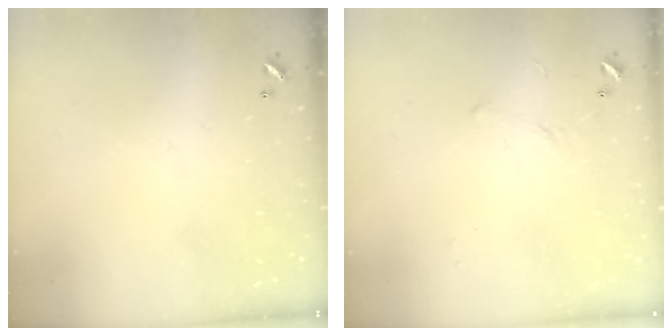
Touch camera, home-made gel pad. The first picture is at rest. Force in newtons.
{"total": 6.4, "press": 6.3, "slide": 0.7}